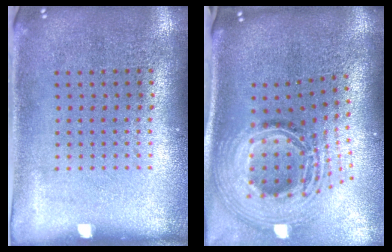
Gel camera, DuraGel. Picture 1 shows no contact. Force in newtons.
{"total": 3.0, "press": 2.1, "slide": 2.1}